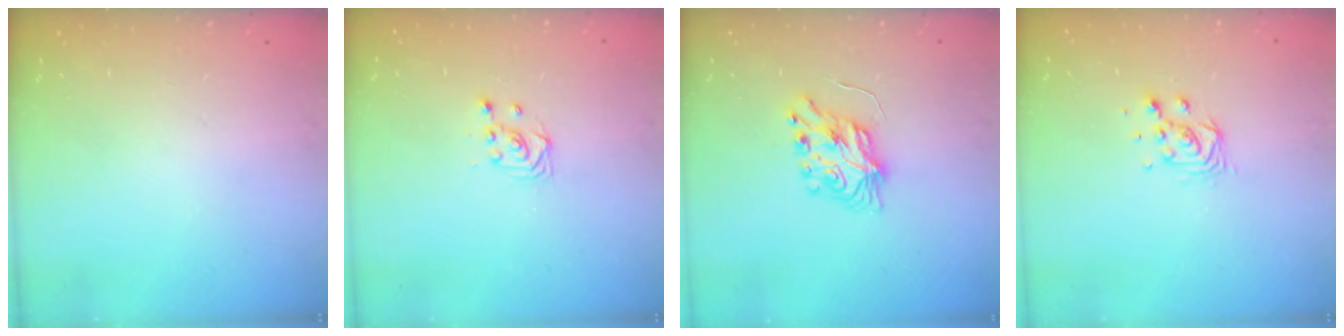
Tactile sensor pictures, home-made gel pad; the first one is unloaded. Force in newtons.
{"total": 3.4, "press": 3.4, "slide": 0.5}
{"total": 7.3, "press": 7.3, "slide": 0.3}
{"total": 5.2, "press": 5.2, "slide": 0.3}